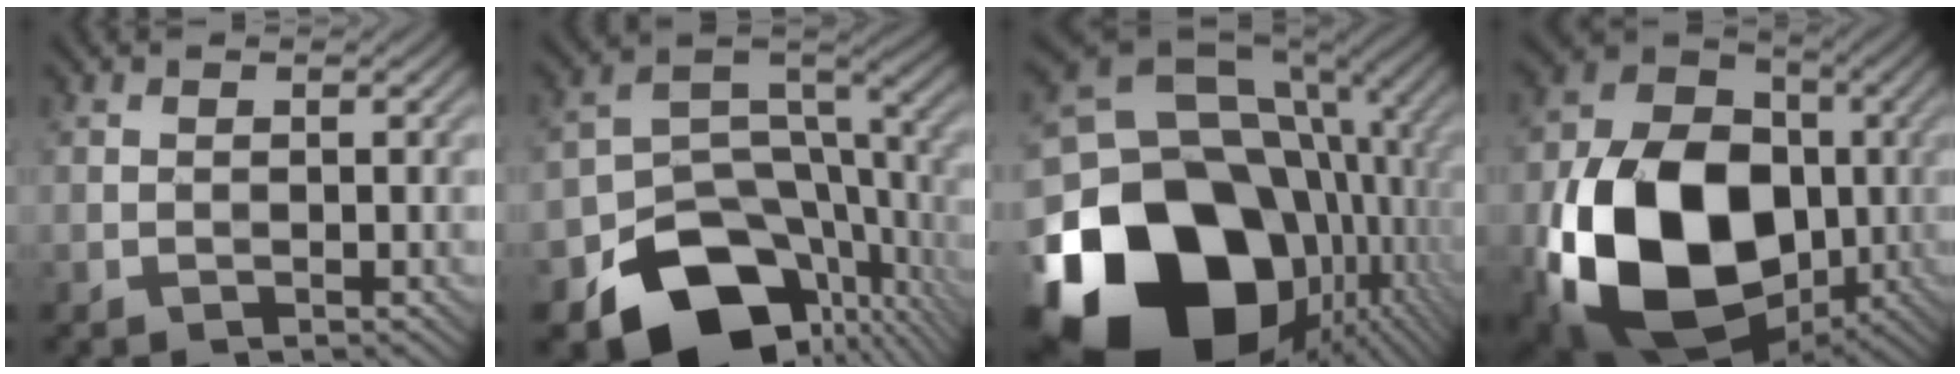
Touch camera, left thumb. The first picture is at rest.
{"total": 14.3, "force": [-7.7, 9.8, 7.0], "torque": [-0.135, -0.033, -0.119]}
{"total": 22.3, "force": [-6.7, 16.8, 13.0], "torque": [-0.280, -0.032, -0.094]}
{"total": 18.3, "force": [-4.6, 13.1, 11.8], "torque": [-0.252, -0.041, -0.079]}